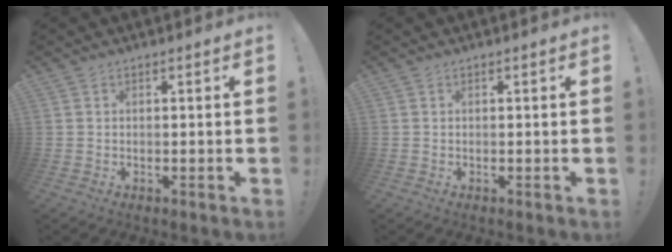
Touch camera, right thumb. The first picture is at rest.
{"total": 0.0}